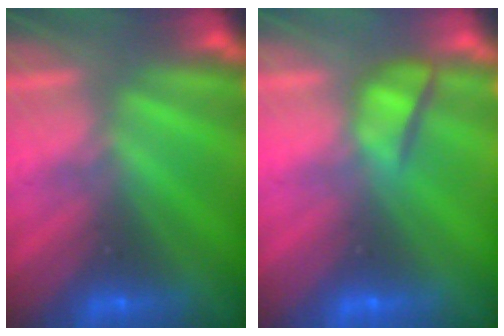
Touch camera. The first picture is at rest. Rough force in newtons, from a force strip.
{"total": 4.2}